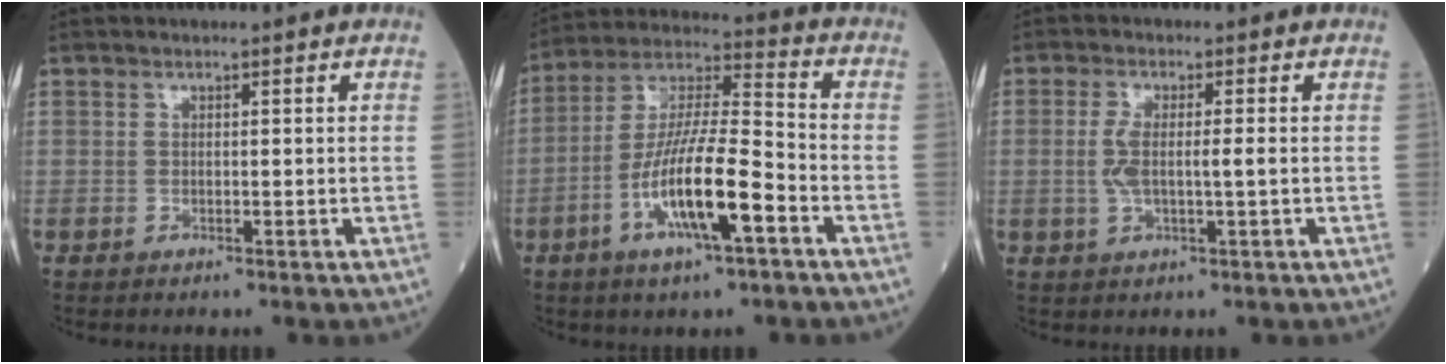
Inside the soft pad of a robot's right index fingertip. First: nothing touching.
{"total": 14.5, "force": [-5.5, 1.9, 13.3], "torque": [-0.255, -0.004, -0.100]}
{"total": 4.4, "force": [-0.2, 0.7, 4.4], "torque": [-0.093, 0.001, -0.003]}